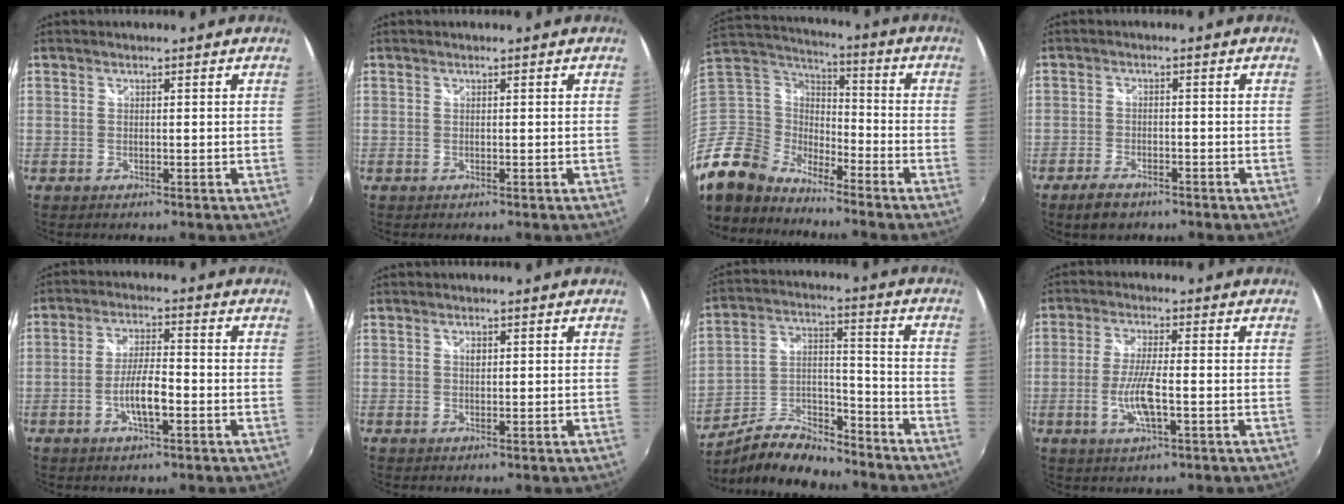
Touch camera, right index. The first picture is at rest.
{"total": 0.0}
{"total": 13.3, "force": [-11.0, 7.1, 2.2], "torque": [-0.084, 0.027, -0.231]}
{"total": 5.1, "force": [-3.8, 2.5, 2.3], "torque": [-0.063, 0.000, -0.064]}
{"total": 6.2, "force": [-2.4, 1.5, 5.6], "torque": [-0.108, 0.000, -0.041]}
{"total": 0.9, "force": [0.3, 0.6, 0.6], "torque": [-0.009, 0.002, 0.003]}
{"total": 13.5, "force": [-10.7, 4.9, 6.6], "torque": [-0.136, 0.015, -0.188]}
{"total": 7.1, "force": [-1.9, 1.4, 6.7], "torque": [-0.137, -0.008, -0.037]}